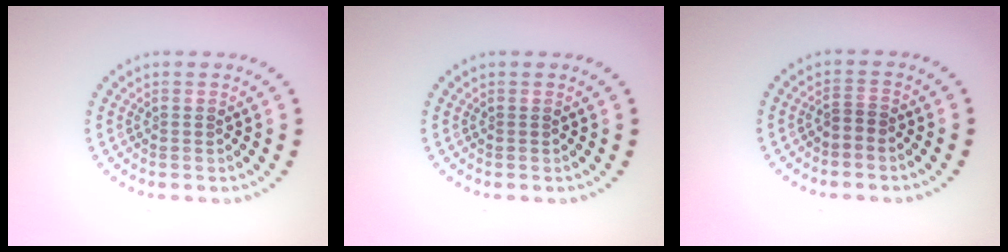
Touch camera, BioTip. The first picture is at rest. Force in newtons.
{"total": 0.0}
{"total": 0.9, "press": 0.6, "slide": 0.6}